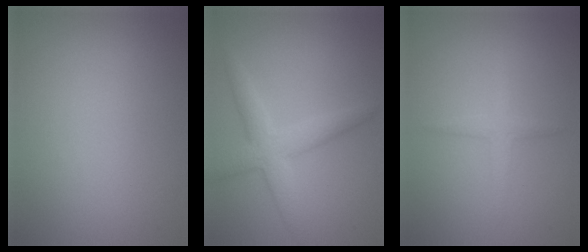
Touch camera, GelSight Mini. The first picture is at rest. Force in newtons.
{"total": 3.7, "press": 3.7, "slide": 0.1}
{"total": 1.5, "press": 1.5, "slide": 0.0}